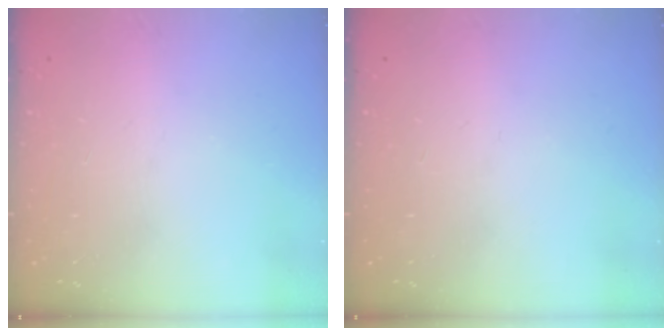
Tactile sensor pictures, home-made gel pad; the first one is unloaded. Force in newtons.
{"total": 0.0}